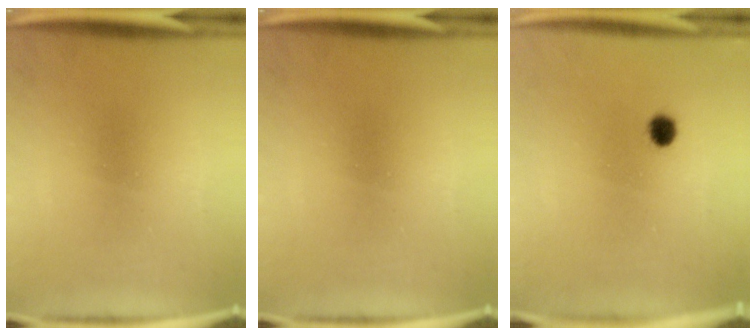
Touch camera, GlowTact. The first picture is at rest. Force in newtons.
{"total": 0.0}
{"total": 2.6}